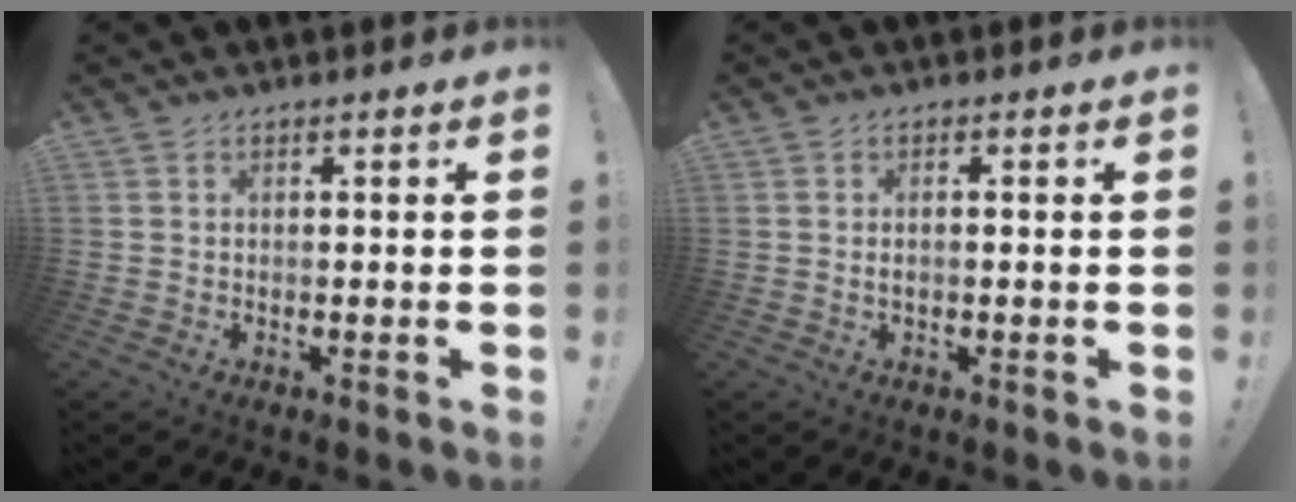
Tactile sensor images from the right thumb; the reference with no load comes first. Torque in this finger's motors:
{"motor_torque": [-0.10, -0.01, -0.02, 0.04, 0.02]}